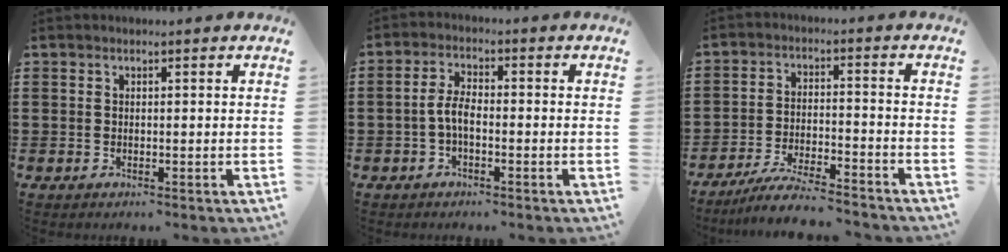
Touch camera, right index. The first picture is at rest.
{"total": 3.9, "force": [-1.1, 1.6, 3.4], "torque": [-0.083, 0.000, -0.028]}
{"total": 6.1, "force": [-5.8, -0.1, 2.0], "torque": [-0.046, -0.008, -0.112]}